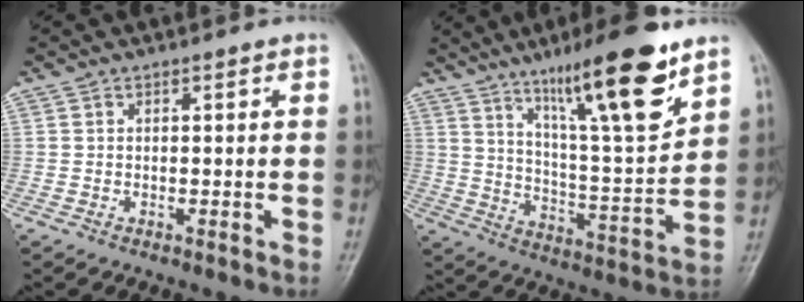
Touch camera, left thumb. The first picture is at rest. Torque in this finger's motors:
{"motor_torque": [0.87, 0.45, 1.59, -1.17, 0.27]}